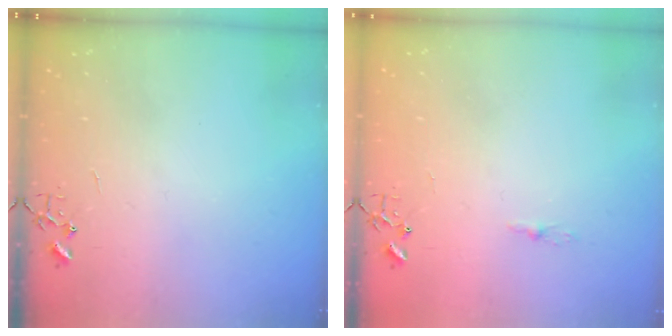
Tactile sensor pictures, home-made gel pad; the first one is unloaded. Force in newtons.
{"total": 3.4, "press": 3.4, "slide": 0.4}